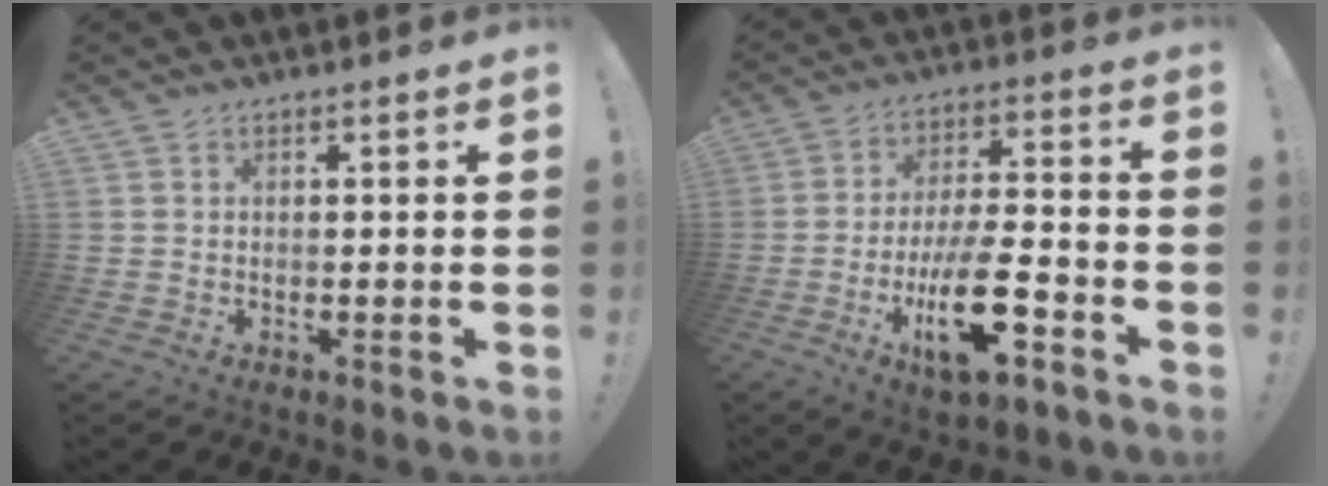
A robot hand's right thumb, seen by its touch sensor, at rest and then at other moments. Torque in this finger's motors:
{"motor_torque": [0.67, 0.70, 1.45, -1.32, 0.59]}